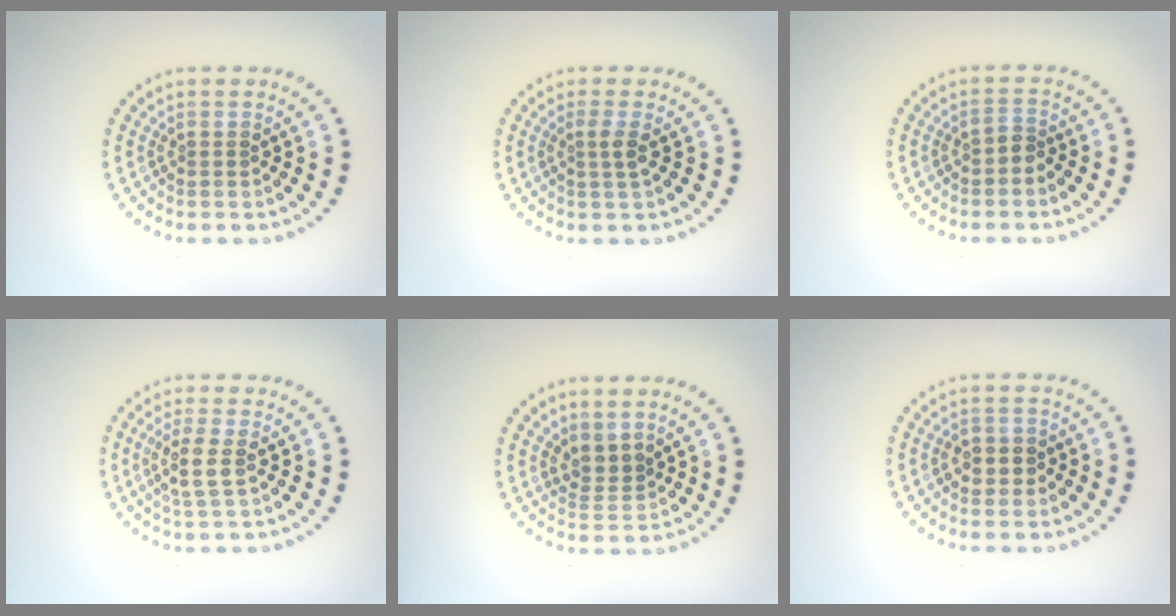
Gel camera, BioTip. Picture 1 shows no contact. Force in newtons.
{"total": 1.5, "press": 1.1, "slide": 1.0}
{"total": 1.2, "press": 0.9, "slide": 0.8}
{"total": 2.4, "press": 2.0, "slide": 1.3}
{"total": 2.0, "press": 1.3, "slide": 1.5}
{"total": 1.9, "press": 1.8, "slide": 0.6}